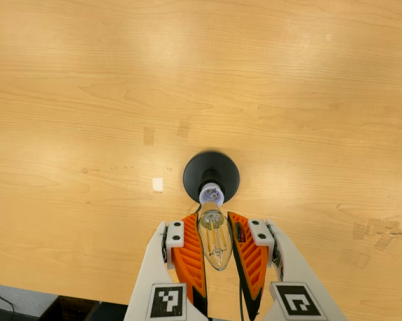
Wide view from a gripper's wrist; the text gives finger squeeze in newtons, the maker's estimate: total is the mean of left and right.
{"total": 21.6, "left": 24.3, "right": 18.8}